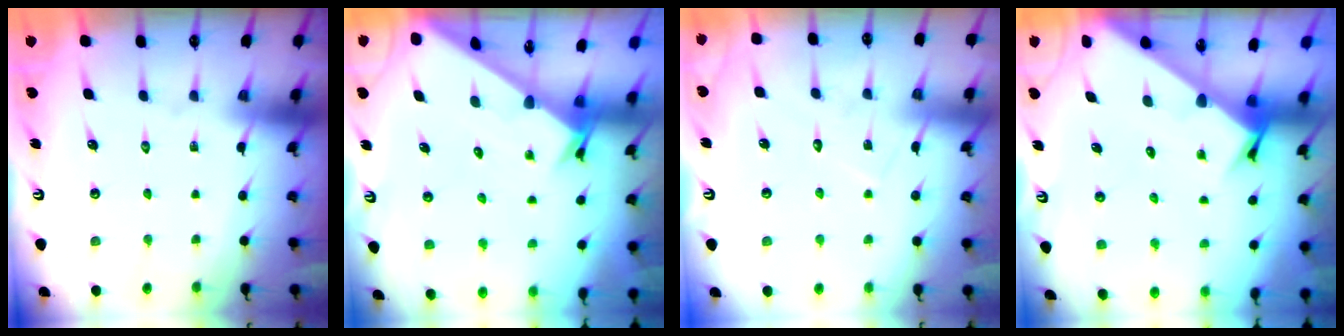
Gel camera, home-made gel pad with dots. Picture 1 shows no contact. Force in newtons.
{"total": 2.4, "press": 2.4, "slide": 0.2}
{"total": 4.4, "press": 4.4, "slide": 0.5}
{"total": 3.6, "press": 3.6, "slide": 0.1}